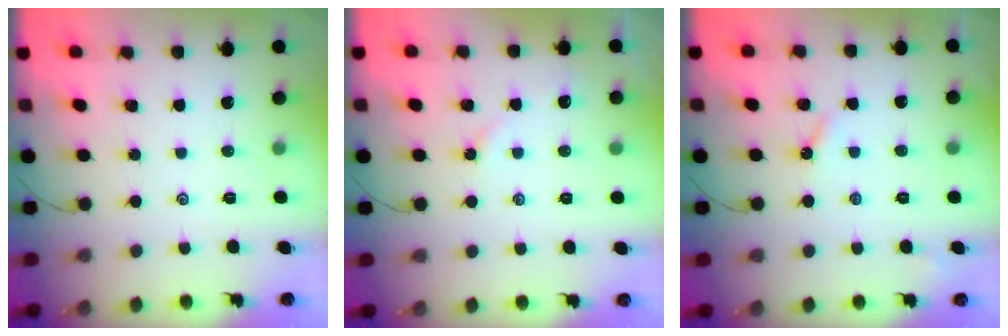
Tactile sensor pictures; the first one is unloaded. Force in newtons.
{"total": 2.2, "press": 2.1, "slide": 0.5}
{"total": 2.9, "press": 2.8, "slide": 0.3}